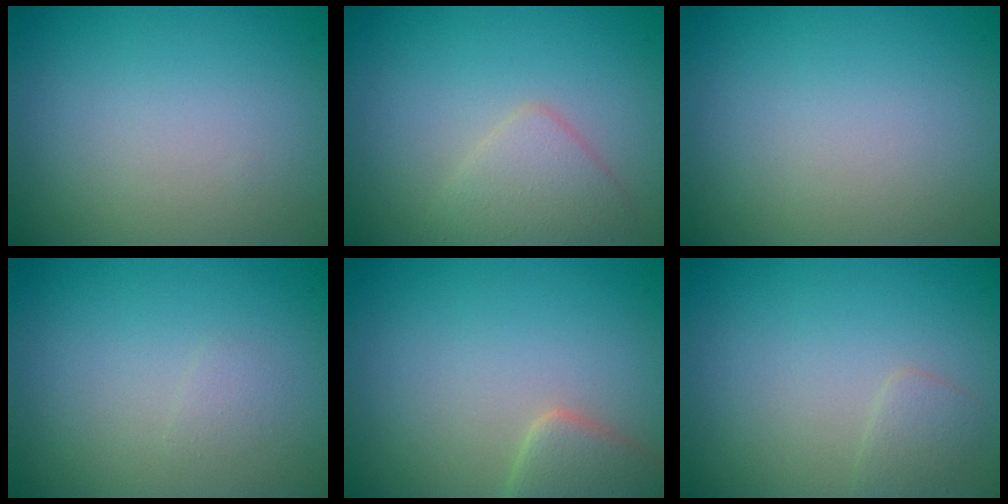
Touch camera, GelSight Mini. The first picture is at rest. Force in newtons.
{"total": 2.4, "press": 2.4, "slide": 0.1}
{"total": 0.0}
{"total": 0.6, "press": 0.6, "slide": 0.1}
{"total": 3.0, "press": 3.0, "slide": 0.2}
{"total": 1.2, "press": 1.2, "slide": 0.1}